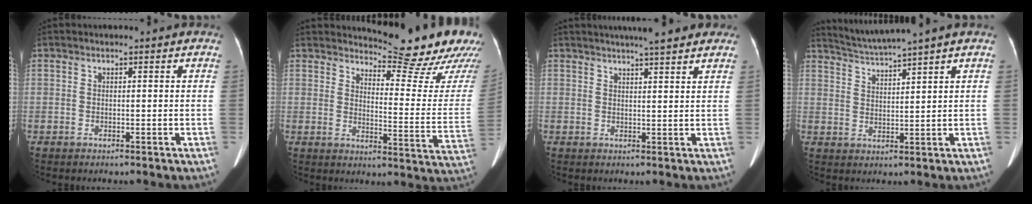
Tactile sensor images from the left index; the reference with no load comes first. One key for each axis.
{"total": 16.6, "fx": 15.6, "fy": 0.5, "fz": 5.6, "tx": -0.073, "ty": -0.107, "tz": 0.177}
{"total": 8.4, "fx": 7.2, "fy": 1.3, "fz": 4.2, "tx": -0.052, "ty": 0.024, "tz": 0.089}
{"total": 5.2, "fx": 4.5, "fy": -2.0, "fz": 1.7, "tx": -0.042, "ty": -0.004, "tz": 0.093}